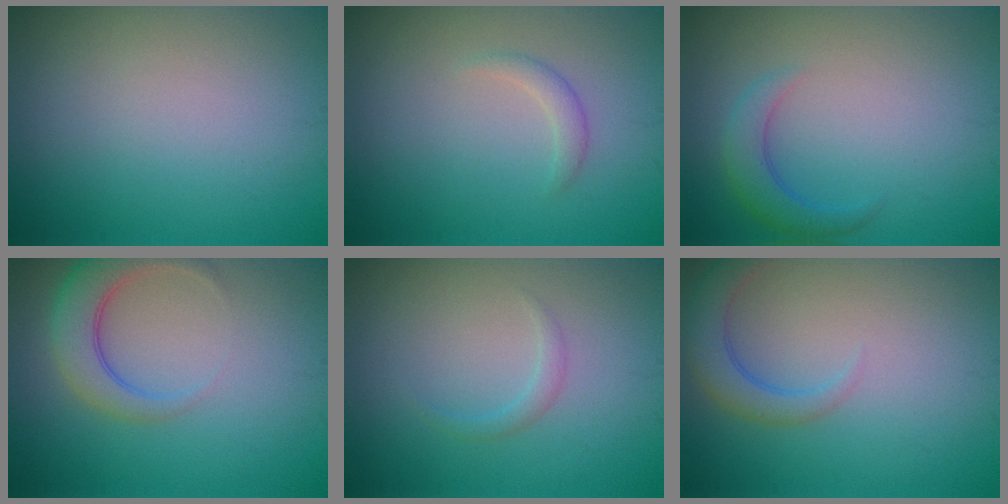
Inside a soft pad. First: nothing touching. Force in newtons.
{"total": 1.1, "press": 1.1, "slide": 0.0}
{"total": 2.6, "press": 2.6, "slide": 0.2}
{"total": 4.4, "press": 4.4, "slide": 0.4}
{"total": 0.9, "press": 0.9, "slide": 0.0}
{"total": 3.0, "press": 3.0, "slide": 0.3}